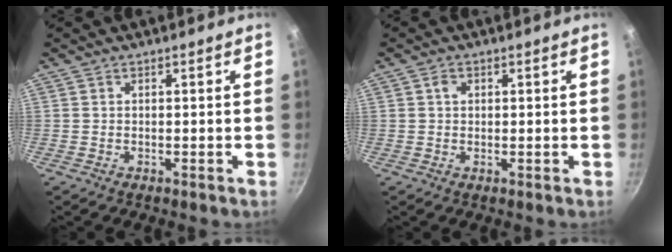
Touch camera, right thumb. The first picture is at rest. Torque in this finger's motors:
{"motor_torque": [-0.38, 0.56, 0.12, 0.27, 0.12]}